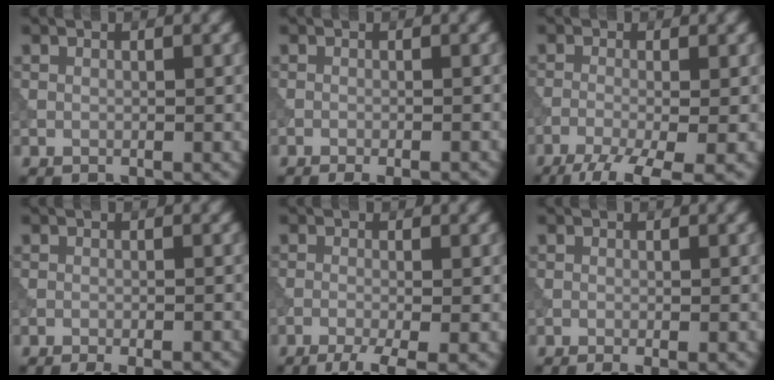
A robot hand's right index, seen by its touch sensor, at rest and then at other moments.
{"total": 3.1, "force": [-2.4, 0.6, 1.8], "torque": [-0.025, 0.001, -0.031]}
{"total": 6.2, "force": [-3.9, 1.6, 4.5], "torque": [-0.079, -0.012, -0.077]}
{"total": 3.6, "force": [-2.9, 0.8, 1.9], "torque": [-0.025, 0.000, -0.038]}
{"total": 3.6, "force": [-2.3, 0.7, 2.7], "torque": [-0.045, -0.004, -0.051]}
{"total": 2.3, "force": [-1.3, 0.7, 1.8], "torque": [-0.014, -0.005, -0.018]}